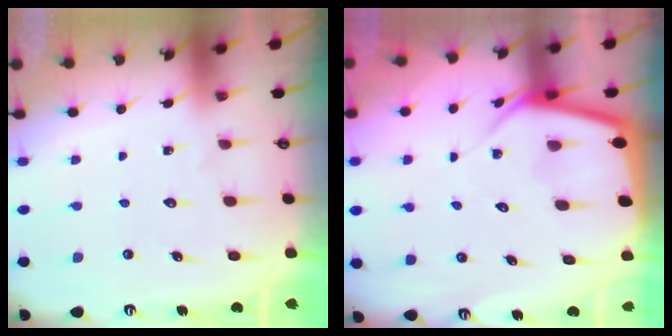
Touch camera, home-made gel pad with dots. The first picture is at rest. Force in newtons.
{"total": 4.9, "press": 4.9, "slide": 0.4}